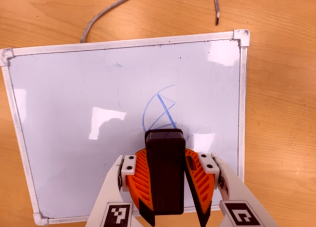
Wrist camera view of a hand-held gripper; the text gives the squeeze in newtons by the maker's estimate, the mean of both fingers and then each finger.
{"total": 10.7, "left": 10.2, "right": 11.2}